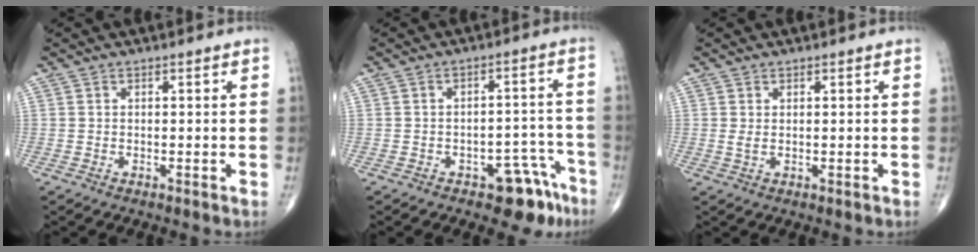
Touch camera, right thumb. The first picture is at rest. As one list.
[{"total": 8.2, "force": [-5.2, 4.1, 4.8], "torque": [-0.027, 0.046, -0.065]}, {"total": 1.2, "force": [0.3, 0.4, 1.0], "torque": [-0.026, 0.000, 0.010]}]